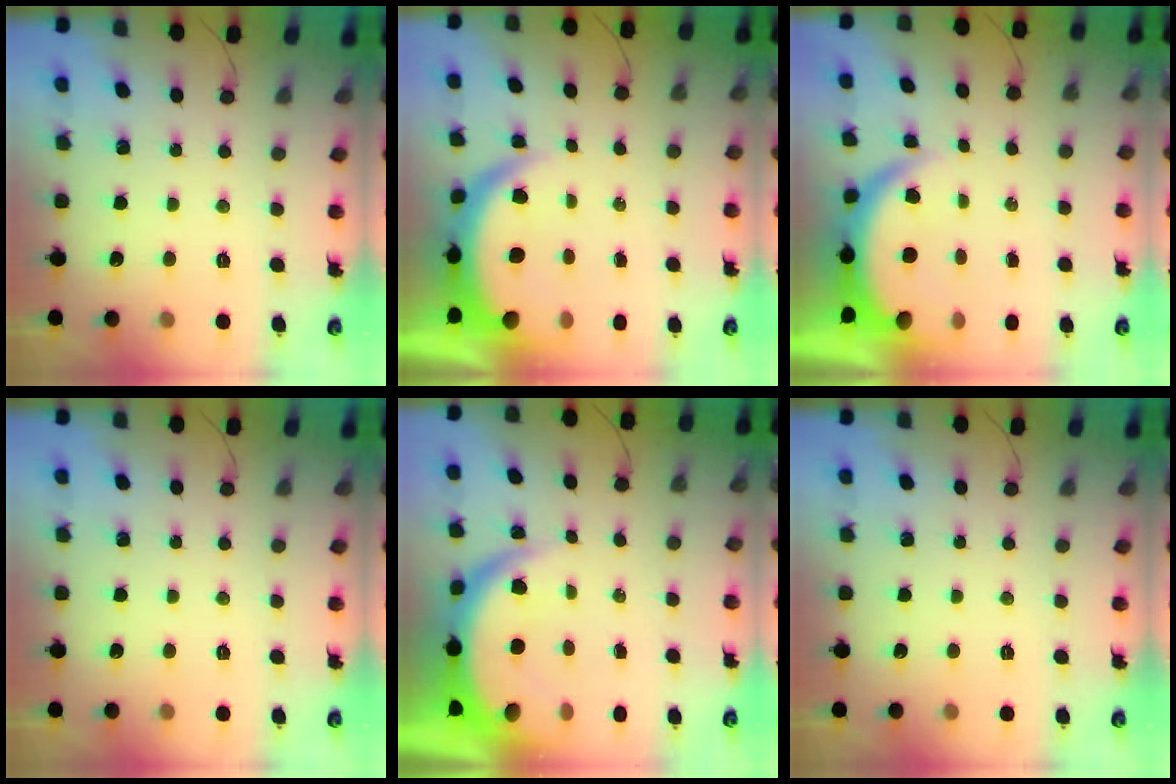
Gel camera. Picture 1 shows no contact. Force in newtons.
{"total": 8.2, "press": 8.1, "slide": 1.1}
{"total": 6.9, "press": 6.8, "slide": 1.0}
{"total": 0.0}
{"total": 9.2, "press": 9.1, "slide": 1.3}
{"total": 0.0}